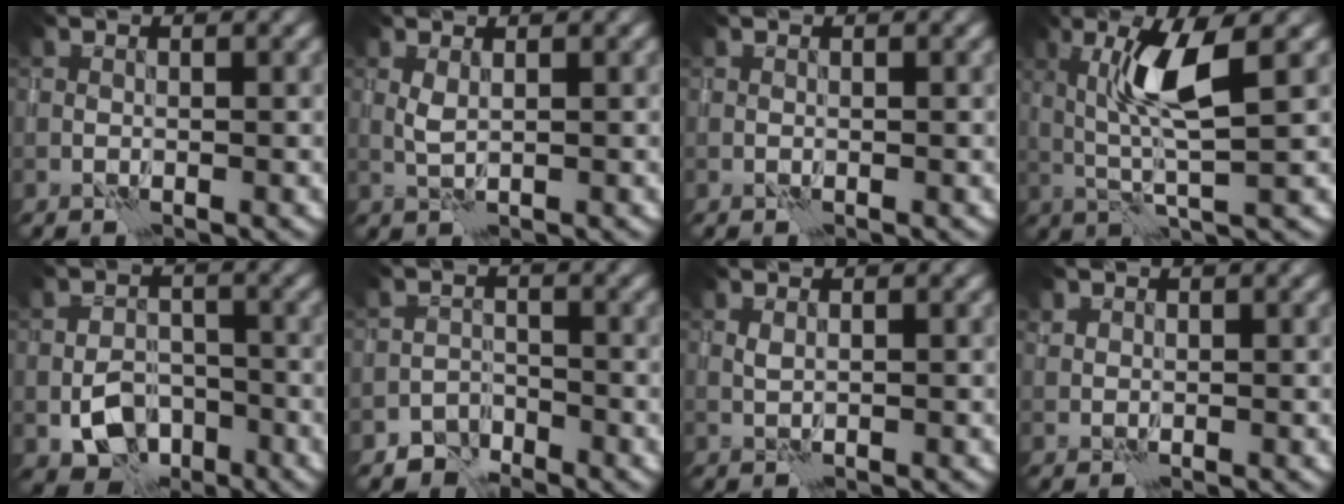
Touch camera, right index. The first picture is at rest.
{"total": 0.9, "force": [0.6, 0.2, 0.7], "torque": [-0.017, 0.003, 0.011]}
{"total": 0.0}
{"total": 5.0, "force": [1.6, 0.7, 4.7], "torque": [-0.094, 0.002, 0.034]}
{"total": 4.4, "force": [-1.9, 3.1, 2.4], "torque": [-0.037, -0.005, -0.034]}
{"total": 2.4, "force": [-2.1, 1.1, -0.1], "torque": [0.009, 0.004, -0.048]}
{"total": 0.5, "force": [0.5, 0.1, 0.2], "torque": [-0.002, 0.001, 0.009]}
{"total": 0.8, "force": [0.4, 0.7, -0.2], "torque": [0.010, 0.001, 0.007]}